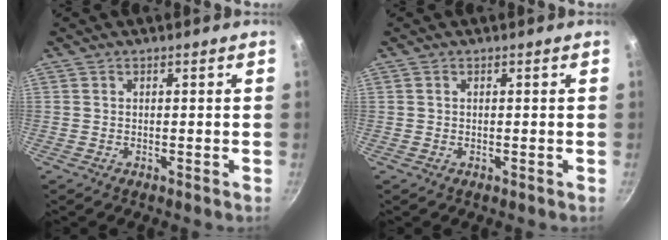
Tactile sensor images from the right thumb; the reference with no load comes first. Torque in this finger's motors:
{"motor_torque": [0.27, 0.13, -0.18, -0.10, -0.01]}